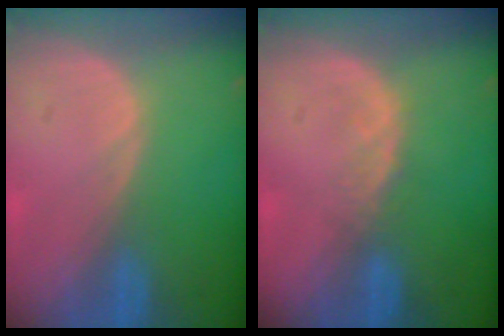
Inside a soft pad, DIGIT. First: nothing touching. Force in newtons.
{"total": 1.4, "press": 1.4, "slide": 0.2}